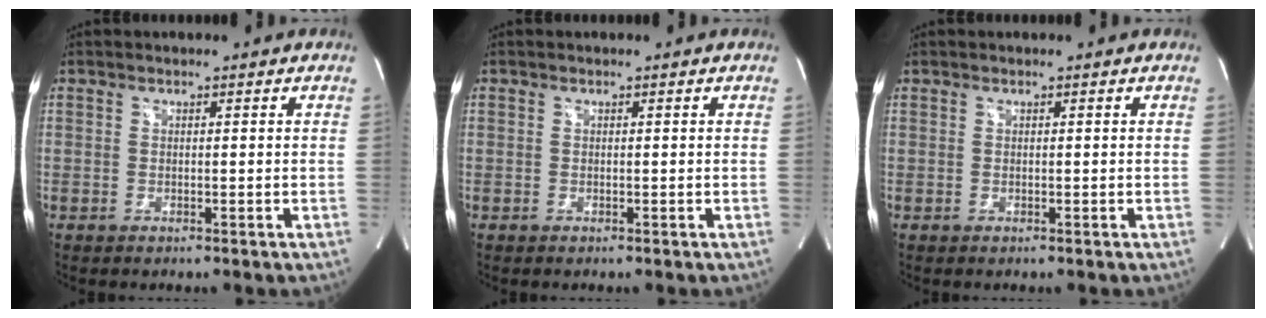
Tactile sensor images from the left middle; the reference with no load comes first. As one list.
[{"total": 0.0}, {"total": 0.0}]